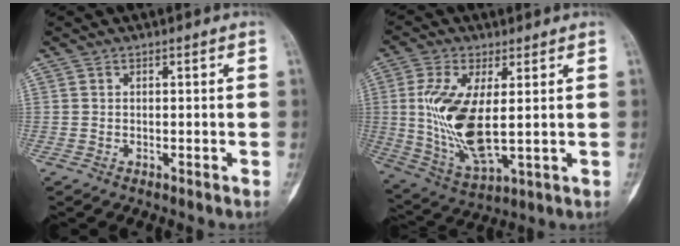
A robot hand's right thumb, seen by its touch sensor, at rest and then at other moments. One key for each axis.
{"total": 14.6, "fx": 1.2, "fy": 6.2, "fz": 13.2, "tx": -0.275, "ty": -0.018, "tz": 0.038}